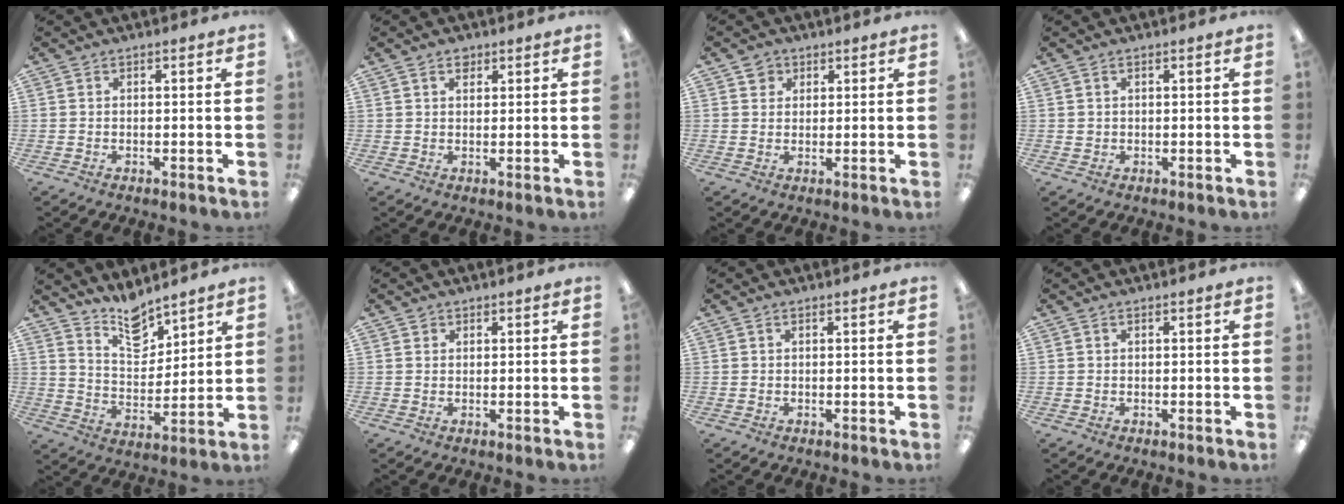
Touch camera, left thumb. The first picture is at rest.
{"total": 2.6, "force": [1.7, 1.5, 1.1], "torque": [-0.009, -0.004, 0.028]}
{"total": 2.8, "force": [1.6, 2.3, 0.4], "torque": [0.004, -0.002, 0.026]}
{"total": 1.1, "force": [0.6, 0.8, 0.5], "torque": [-0.012, 0.004, 0.010]}
{"total": 10.0, "force": [8.7, 3.9, 3.0], "torque": [-0.042, -0.064, 0.159]}
{"total": 0.9, "force": [0.6, 0.6, 0.0], "torque": [0.000, 0.001, 0.013]}
{"total": 0.0}
{"total": 0.0}